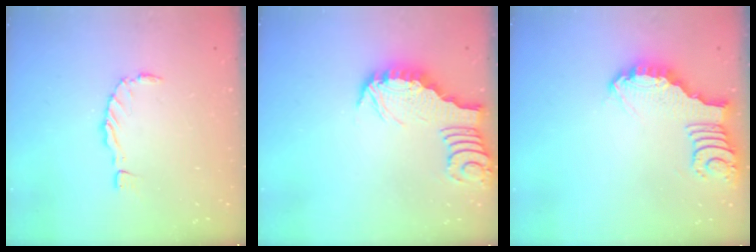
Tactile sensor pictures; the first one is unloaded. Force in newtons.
{"total": 2.9, "press": 2.9, "slide": 0.3}
{"total": 3.8, "press": 3.8, "slide": 0.1}